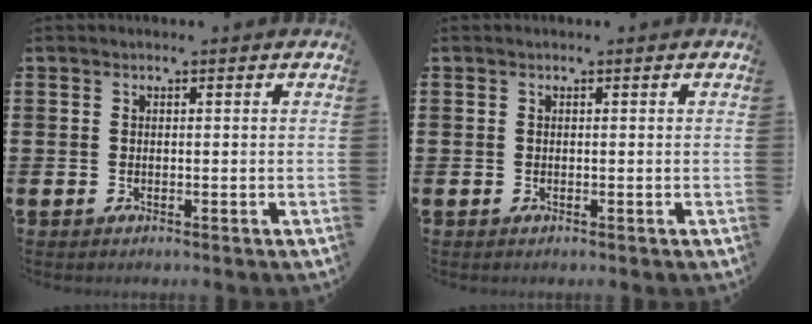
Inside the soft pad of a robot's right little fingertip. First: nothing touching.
{"total": 0.0}